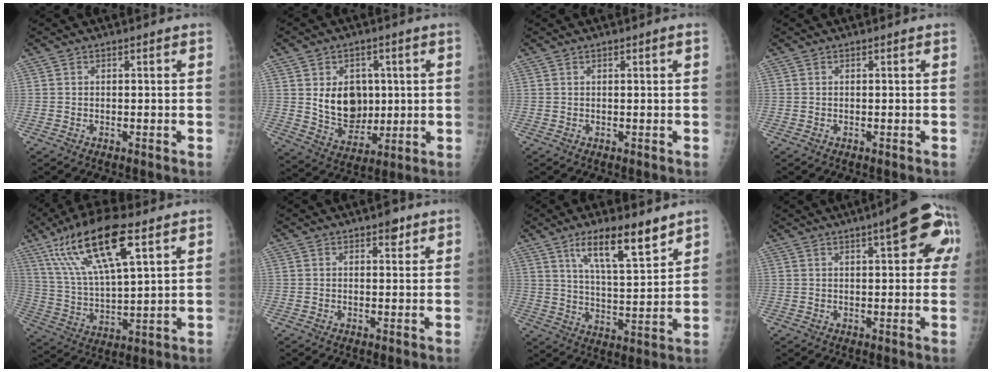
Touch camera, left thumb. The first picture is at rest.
{"total": 11.2, "force": [1.5, 8.6, 6.9], "torque": [-0.065, -0.014, 0.040]}
{"total": 0.9, "force": [0.2, 0.1, 0.9], "torque": [-0.015, 0.005, 0.003]}
{"total": 0.0}
{"total": 17.7, "force": [9.3, 5.3, 14.1], "torque": [-0.254, -0.021, 0.178]}
{"total": 2.4, "force": [1.5, 1.3, 1.5], "torque": [-0.007, -0.005, 0.018]}
{"total": 12.3, "force": [8.0, 3.1, 8.8], "torque": [-0.129, -0.047, 0.140]}
{"total": 12.5, "force": [4.4, 4.1, 10.9], "torque": [-0.101, 0.013, 0.043]}